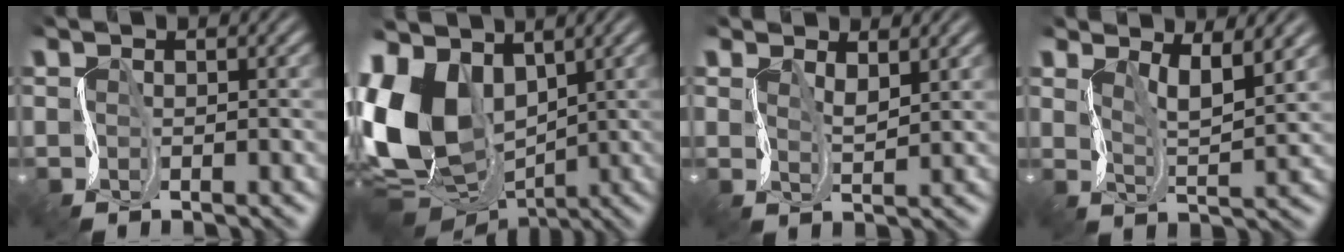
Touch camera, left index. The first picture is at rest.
{"total": 11.6, "force": [1.7, 8.3, 8.0], "torque": [-0.192, -0.005, 0.018]}
{"total": 1.5, "force": [0.8, 0.4, 1.1], "torque": [-0.029, -0.006, 0.014]}
{"total": 3.8, "force": [2.1, 0.9, 3.0], "torque": [-0.059, -0.010, 0.031]}